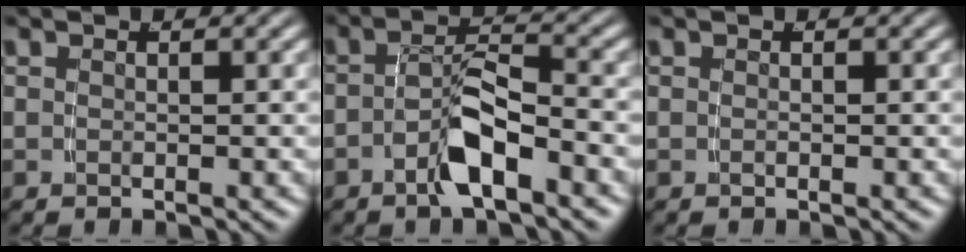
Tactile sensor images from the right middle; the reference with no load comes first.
{"total": 3.7, "force": [-2.3, 0.5, 2.9], "torque": [-0.043, 0.006, -0.041]}
{"total": 0.0}